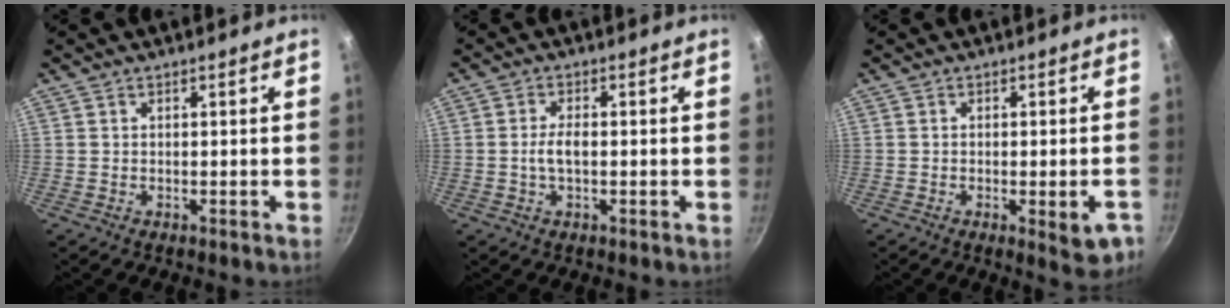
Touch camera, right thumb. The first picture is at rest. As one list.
[{"total": 3.3, "force": [-0.4, 1.4, 2.9], "torque": [-0.057, 0.008, -0.009]}, {"total": 6.4, "force": [-2.4, 1.7, 5.7], "torque": [-0.054, 0.000, -0.028]}]